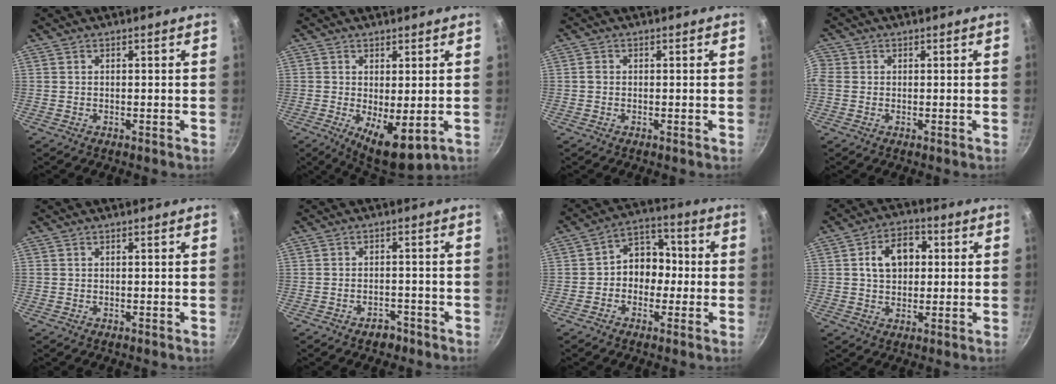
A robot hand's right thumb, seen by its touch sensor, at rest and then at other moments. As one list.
[{"total": 8.9, "force": [-2.1, 3.5, 7.9], "torque": [-0.113, -0.019, -0.016]}, {"total": 0.8, "force": [0.0, 0.7, 0.4], "torque": [-0.005, 0.001, -0.003]}, {"total": 4.1, "force": [0.3, 3.6, 2.0], "torque": [-0.057, 0.012, 0.009]}, {"total": 0.0}, {"total": 2.5, "force": [-1.9, 1.4, 0.9], "torque": [-0.011, 0.015, -0.025]}, {"total": 9.1, "force": [-0.7, 7.1, 5.7], "torque": [-0.044, 0.036, -0.028]}, {"total": 9.1, "force": [1.7, 6.4, 6.3], "torque": [-0.081, 0.012, 0.024]}]